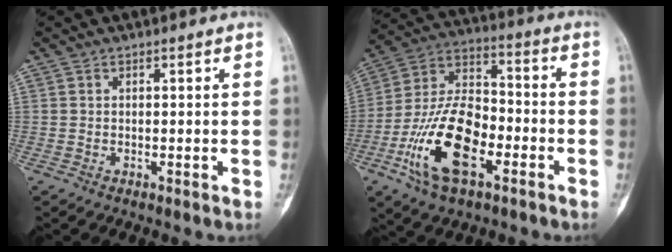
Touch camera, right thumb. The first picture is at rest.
{"total": 18.7, "force": [-7.1, 9.4, 14.5], "torque": [-0.264, 0.041, -0.131]}